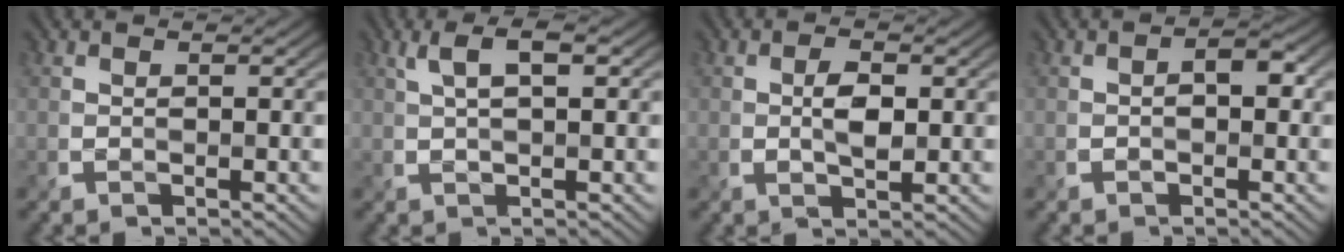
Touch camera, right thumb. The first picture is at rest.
{"total": 3.8, "force": [1.4, 1.0, 3.4], "torque": [-0.073, 0.007, 0.025]}
{"total": 2.8, "force": [0.1, 1.2, 2.5], "torque": [-0.045, -0.002, 0.000]}
{"total": 2.9, "force": [-0.2, 1.8, 2.3], "torque": [-0.030, -0.001, -0.004]}